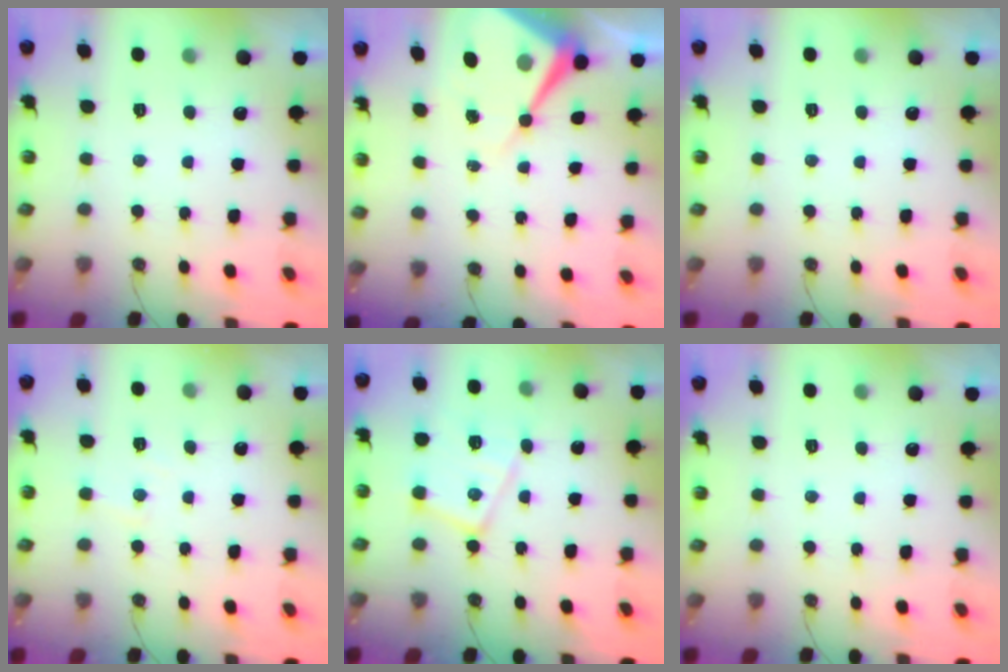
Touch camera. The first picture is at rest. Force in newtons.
{"total": 10.9, "press": 10.9, "slide": 0.9}
{"total": 0.0}
{"total": 4.6, "press": 4.6, "slide": 0.7}
{"total": 14.6, "press": 14.6, "slide": 1.2}
{"total": 0.0}